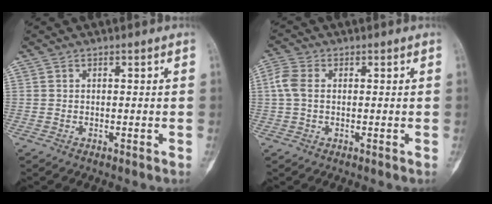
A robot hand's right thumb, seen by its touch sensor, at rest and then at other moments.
{"total": 4.4, "force": [0.4, 3.0, 3.2], "torque": [-0.085, 0.012, 0.002]}